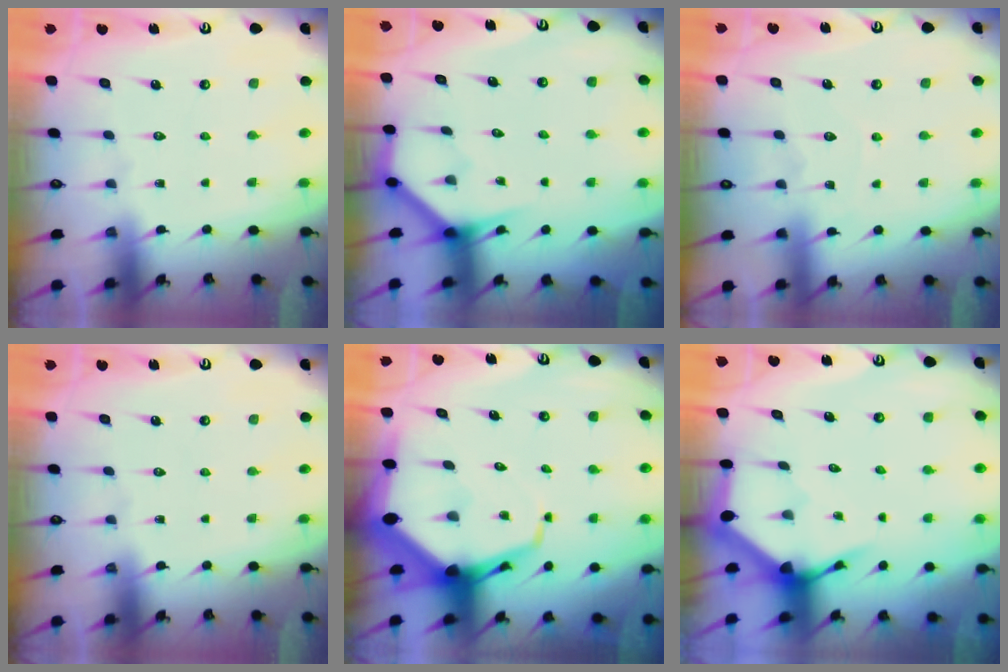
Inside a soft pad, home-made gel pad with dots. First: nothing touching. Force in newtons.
{"total": 3.9, "press": 3.9, "slide": 0.3}
{"total": 5.4, "press": 5.4, "slide": 0.5}
{"total": 0.0}
{"total": 11.2, "press": 11.1, "slide": 1.2}
{"total": 3.8, "press": 3.8, "slide": 0.5}